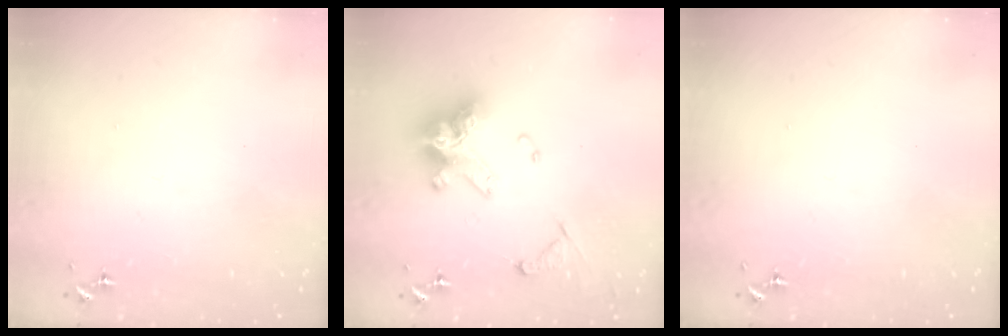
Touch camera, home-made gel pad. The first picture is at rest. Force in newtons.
{"total": 18.7, "press": 18.6, "slide": 1.8}
{"total": 0.0}